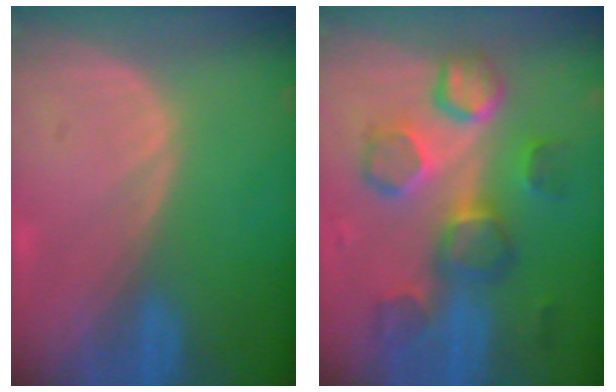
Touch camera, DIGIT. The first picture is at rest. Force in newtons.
{"total": 9.0, "press": 9.0, "slide": 0.3}